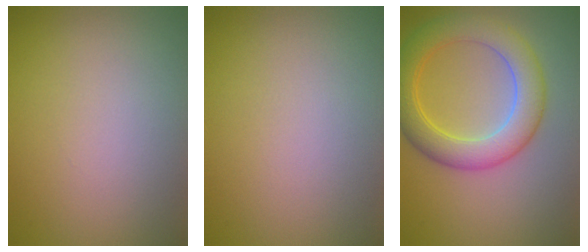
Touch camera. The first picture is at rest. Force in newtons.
{"total": 0.0}
{"total": 6.3, "press": 6.3, "slide": 0.1}